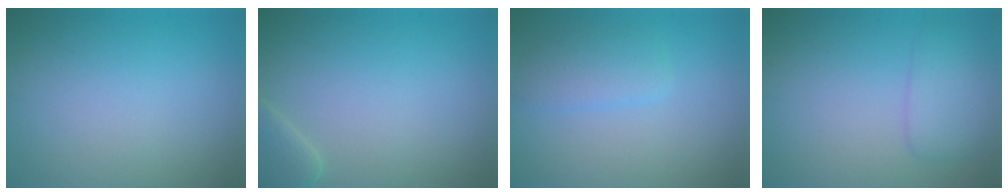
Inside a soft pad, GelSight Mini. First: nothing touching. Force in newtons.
{"total": 2.6, "press": 2.6, "slide": 0.2}
{"total": 2.1, "press": 2.1, "slide": 0.1}
{"total": 2.6, "press": 2.6, "slide": 0.0}